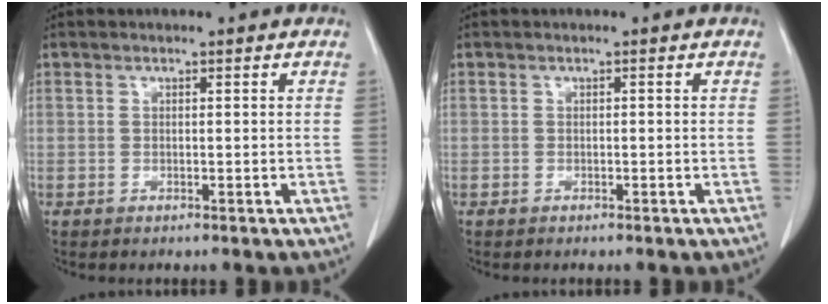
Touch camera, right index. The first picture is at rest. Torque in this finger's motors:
{"motor_torque": [0.06, -0.08, -0.03, 0.00]}